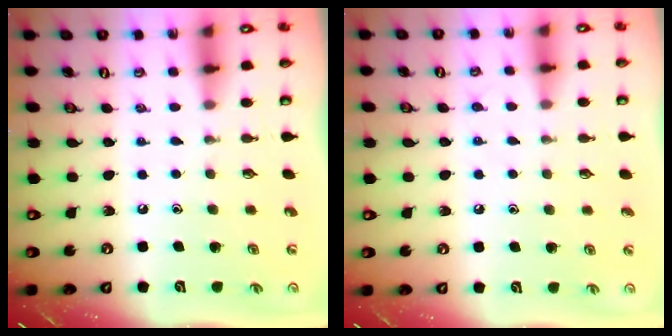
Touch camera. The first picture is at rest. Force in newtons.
{"total": 4.8, "press": 4.7, "slide": 0.7}